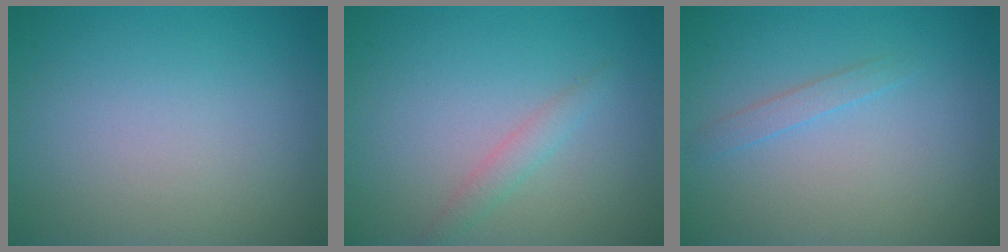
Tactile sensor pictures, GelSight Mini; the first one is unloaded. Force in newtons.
{"total": 1.5, "press": 1.5, "slide": 0.1}
{"total": 1.1, "press": 1.1, "slide": 0.0}